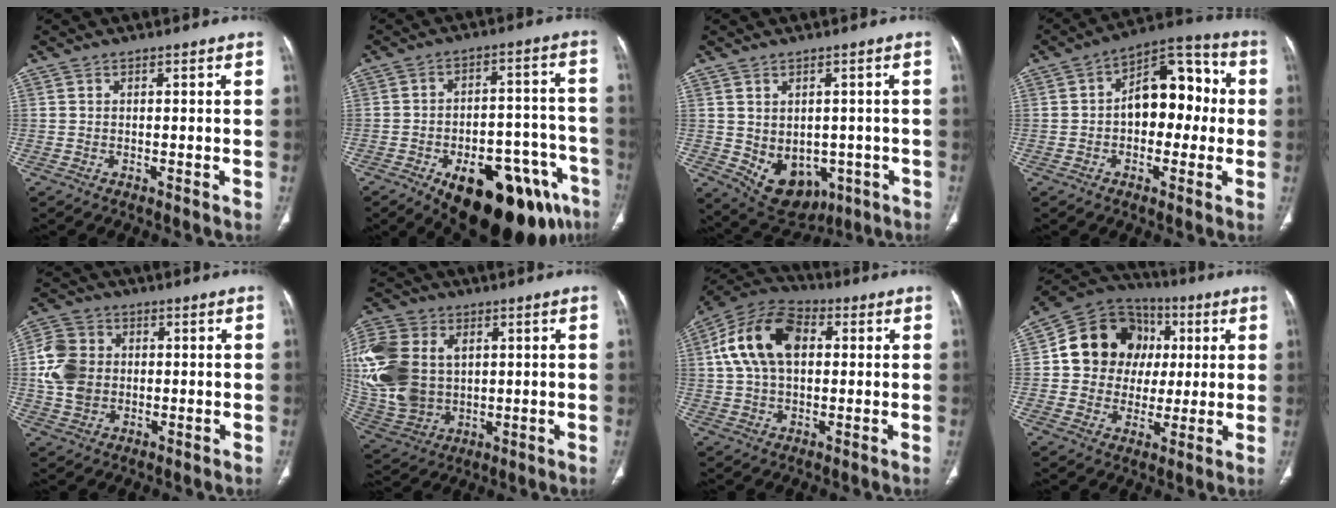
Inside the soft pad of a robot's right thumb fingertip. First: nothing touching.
{"total": 24.3, "force": [-12.7, 11.0, 17.5], "torque": [-0.168, 0.067, -0.166]}
{"total": 10.9, "force": [-2.9, 8.1, 6.7], "torque": [-0.071, 0.004, -0.016]}
{"total": 13.6, "force": [0.4, 8.6, 10.6], "torque": [-0.102, 0.045, -0.005]}
{"total": 9.7, "force": [0.4, 8.1, 5.4], "torque": [-0.088, 0.008, 0.004]}
{"total": 21.4, "force": [3.1, 15.8, 14.1], "torque": [-0.324, -0.002, 0.075]}
{"total": 15.5, "force": [3.1, 9.8, 11.6], "torque": [-0.210, 0.023, 0.048]}
{"total": 17.0, "force": [2.8, 14.9, 7.7], "torque": [-0.085, 0.021, 0.050]}